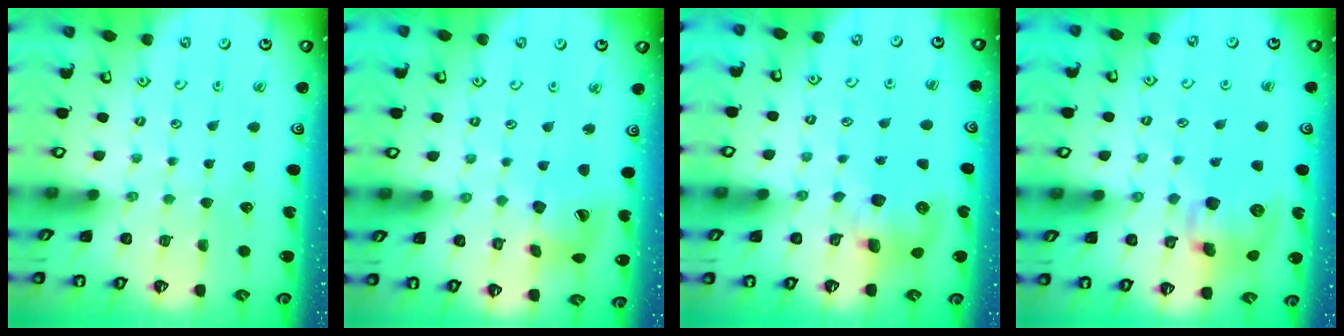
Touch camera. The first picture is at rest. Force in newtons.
{"total": 13.0, "press": 12.9, "slide": 1.7}
{"total": 8.5, "press": 8.4, "slide": 1.2}
{"total": 12.3, "press": 12.1, "slide": 2.0}